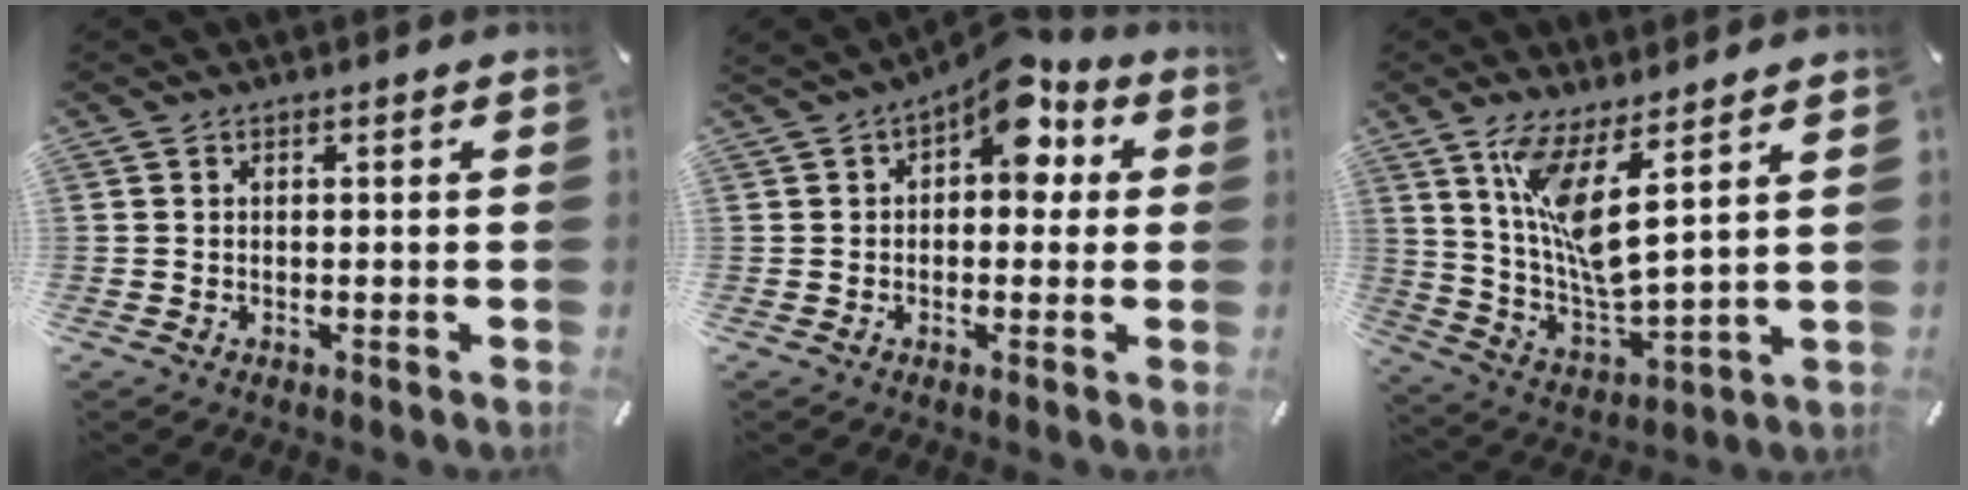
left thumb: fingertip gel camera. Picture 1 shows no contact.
{"total": 10.0, "force": [4.1, 5.8, 7.0], "torque": [-0.084, -0.020, 0.066]}
{"total": 11.3, "force": [6.7, 2.5, 8.7], "torque": [-0.188, -0.050, 0.120]}